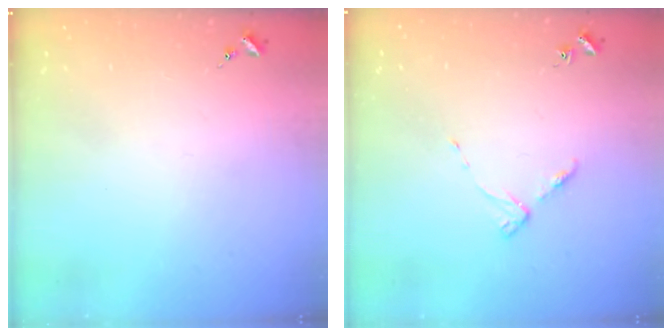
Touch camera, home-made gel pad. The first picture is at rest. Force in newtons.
{"total": 3.8, "press": 3.8, "slide": 0.5}